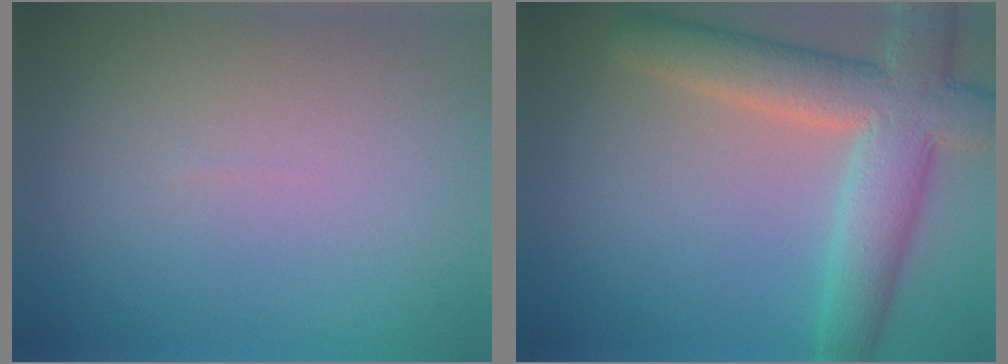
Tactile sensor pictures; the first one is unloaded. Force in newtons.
{"total": 8.1, "press": 8.1, "slide": 0.8}